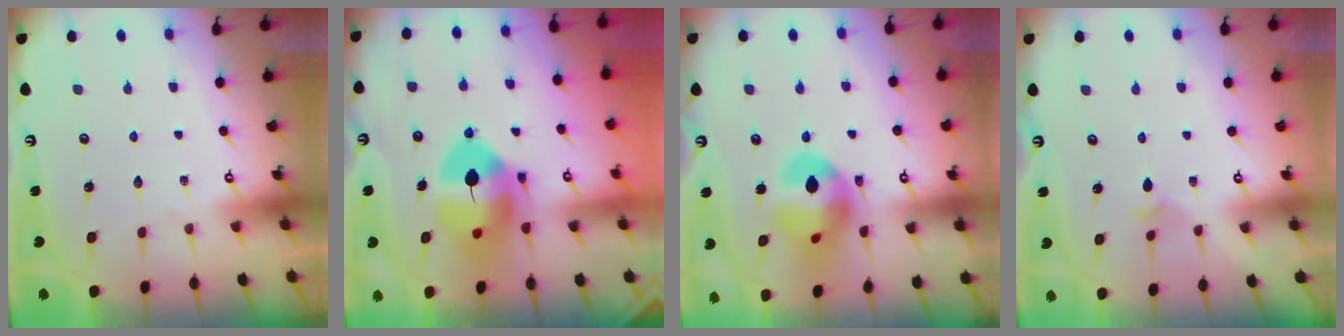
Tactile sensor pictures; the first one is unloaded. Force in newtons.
{"total": 13.7, "press": 13.5, "slide": 2.2}
{"total": 15.4, "press": 15.3, "slide": 1.8}
{"total": 2.7, "press": 2.6, "slide": 0.7}